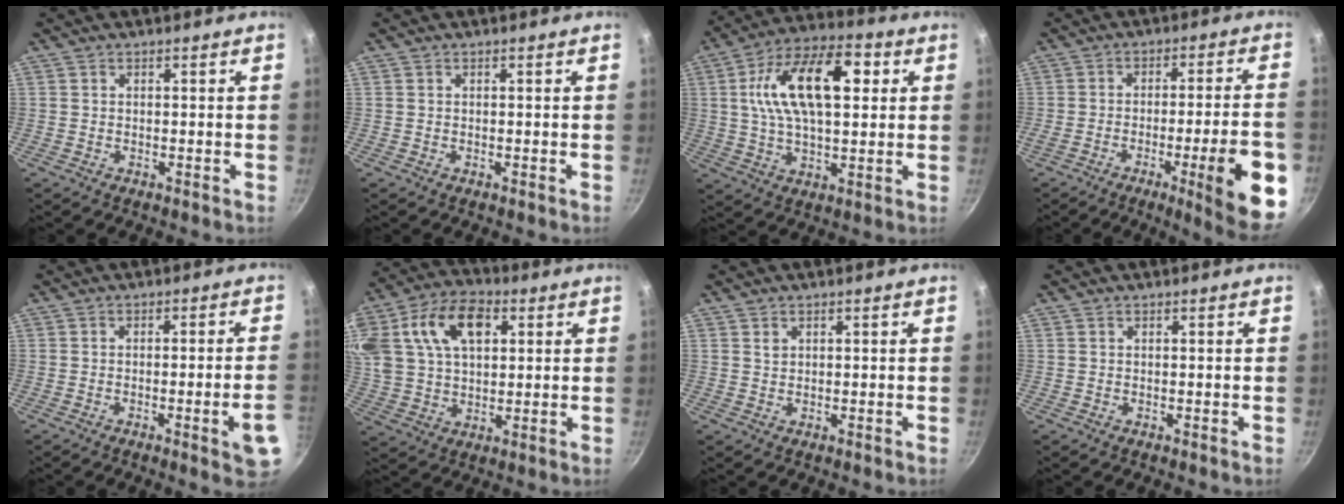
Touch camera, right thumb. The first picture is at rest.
{"total": 0.0}
{"total": 18.8, "force": [4.3, 9.6, 15.6], "torque": [-0.249, 0.013, 0.063]}
{"total": 16.8, "force": [-6.0, 2.6, 15.4], "torque": [-0.195, 0.024, -0.077]}
{"total": 7.1, "force": [-2.6, 0.6, 6.6], "torque": [-0.080, 0.012, -0.027]}
{"total": 23.8, "force": [7.8, 15.9, 15.9], "torque": [-0.343, 0.036, 0.137]}
{"total": 1.2, "force": [0.6, 0.9, 0.6], "torque": [-0.009, 0.000, 0.011]}
{"total": 0.0}